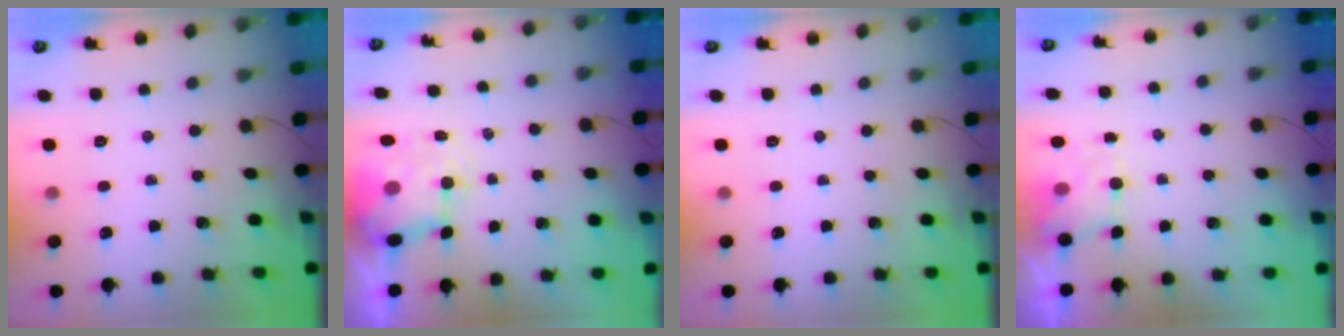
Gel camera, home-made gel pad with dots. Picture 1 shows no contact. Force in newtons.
{"total": 7.6, "press": 7.4, "slide": 1.8}
{"total": 0.0}
{"total": 4.3, "press": 4.2, "slide": 1.0}